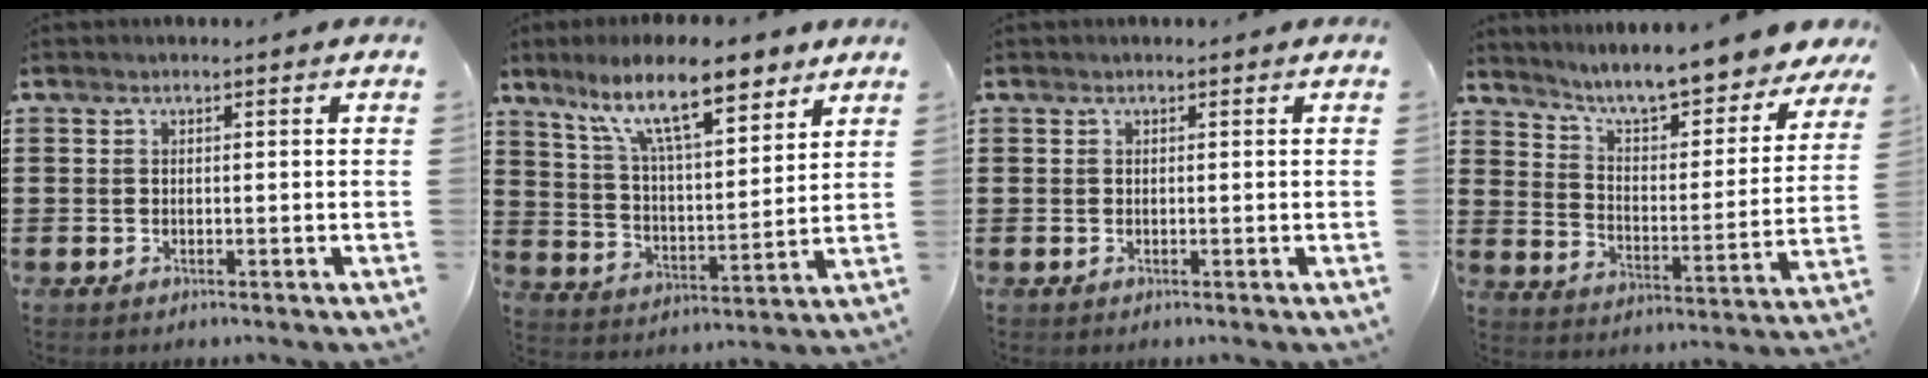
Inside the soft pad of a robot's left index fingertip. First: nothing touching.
{"total": 13.6, "force": [9.8, 3.2, 8.9], "torque": [-0.187, -0.025, 0.171]}
{"total": 0.0}
{"total": 7.5, "force": [6.9, -0.1, 2.7], "torque": [-0.081, -0.052, 0.115]}